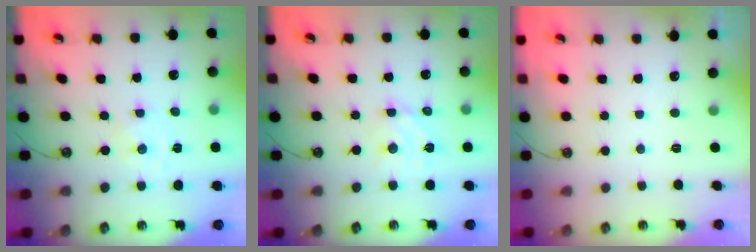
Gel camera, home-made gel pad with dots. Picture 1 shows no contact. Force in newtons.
{"total": 6.1, "press": 6.0, "slide": 1.2}
{"total": 0.0}